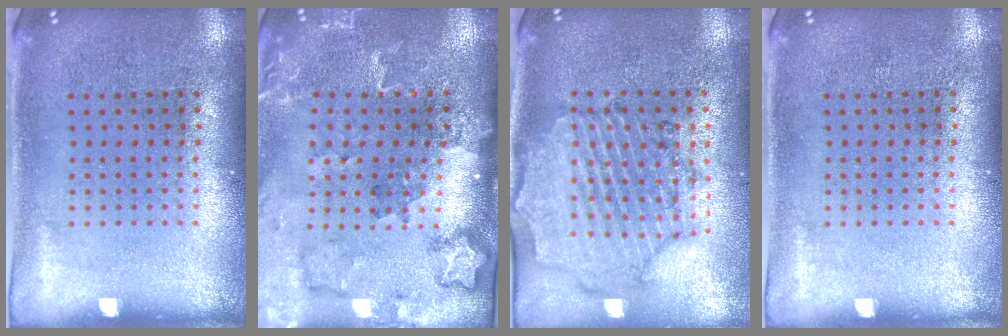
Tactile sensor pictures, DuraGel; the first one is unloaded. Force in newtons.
{"total": 1.8, "press": 1.8, "slide": 0.2}
{"total": 1.6, "press": 1.6, "slide": 0.3}
{"total": 0.0}